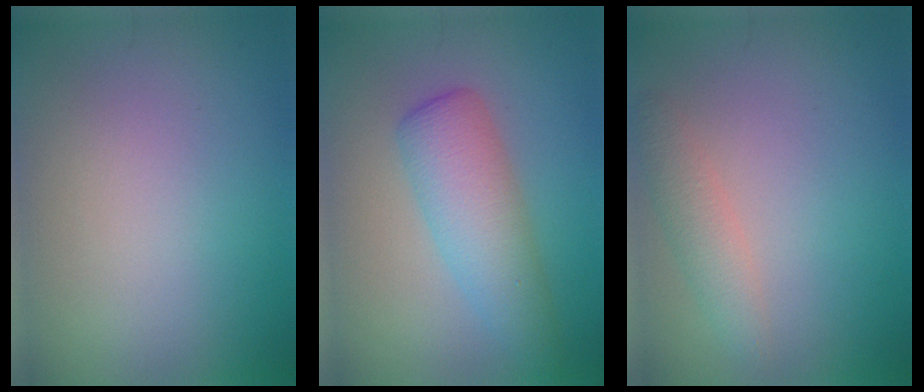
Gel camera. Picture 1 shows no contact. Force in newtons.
{"total": 4.5, "press": 4.5, "slide": 0.1}
{"total": 2.1, "press": 2.1, "slide": 0.1}